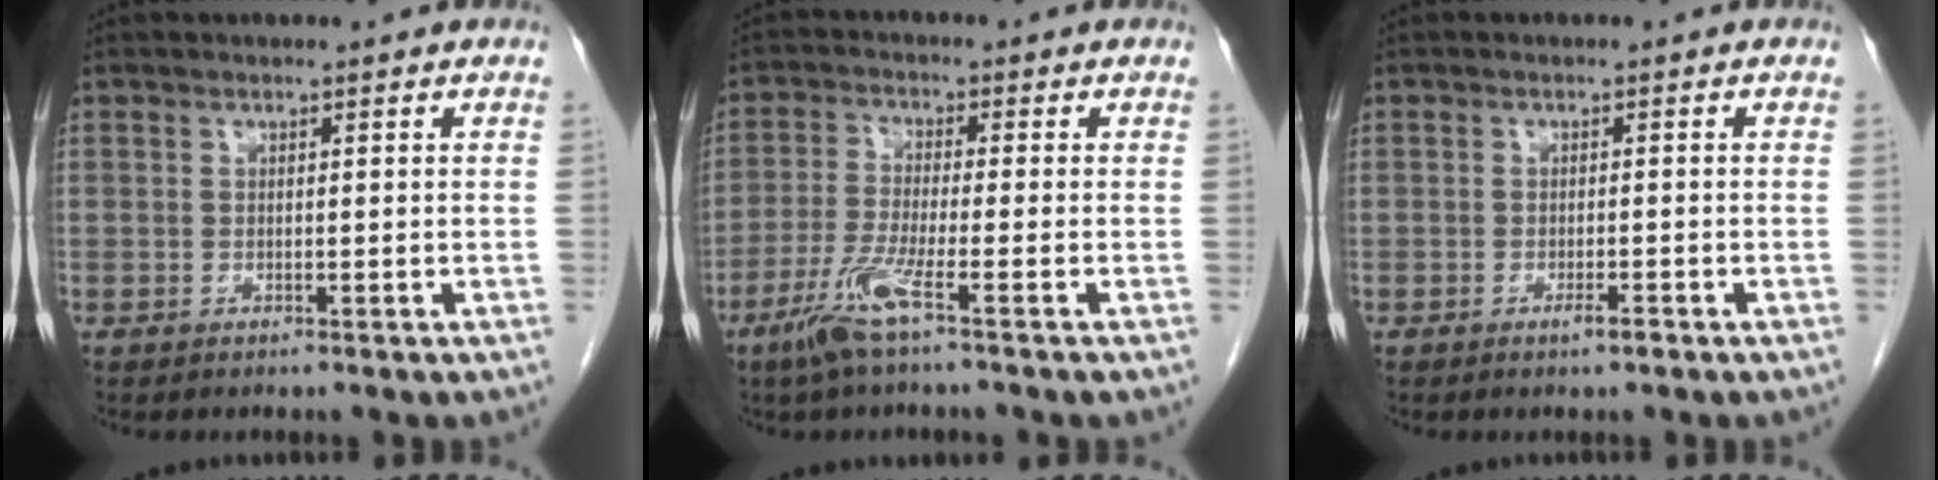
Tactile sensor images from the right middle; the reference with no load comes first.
{"total": 6.2, "force": [-3.7, -0.5, 5.0], "torque": [-0.109, -0.015, -0.078]}
{"total": 1.4, "force": [-0.9, 0.1, 1.1], "torque": [-0.021, -0.002, -0.014]}